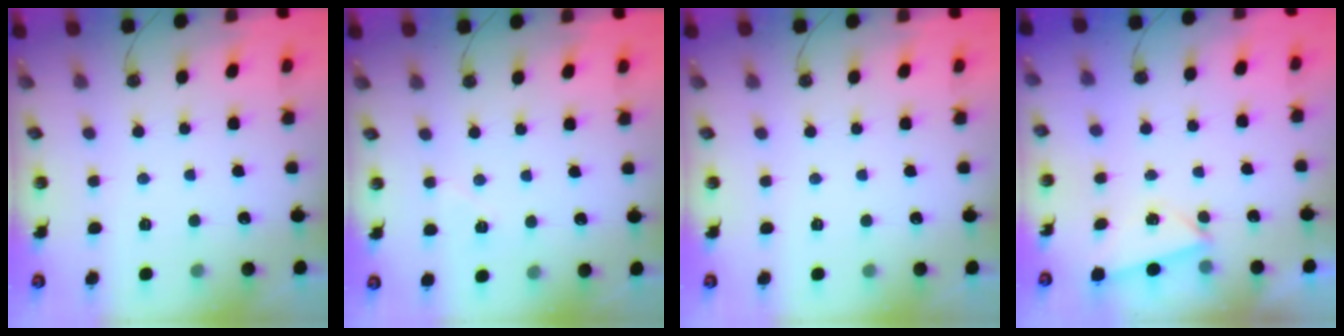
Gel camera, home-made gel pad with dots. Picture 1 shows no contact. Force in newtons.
{"total": 5.3, "press": 4.8, "slide": 2.1}
{"total": 0.0}
{"total": 2.8, "press": 1.5, "slide": 2.3}